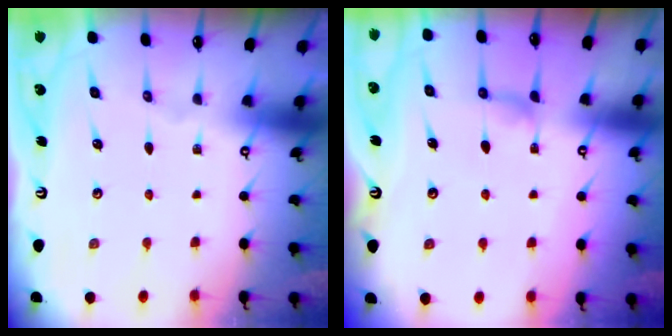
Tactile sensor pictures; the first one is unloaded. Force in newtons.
{"total": 2.2, "press": 2.2, "slide": 0.4}